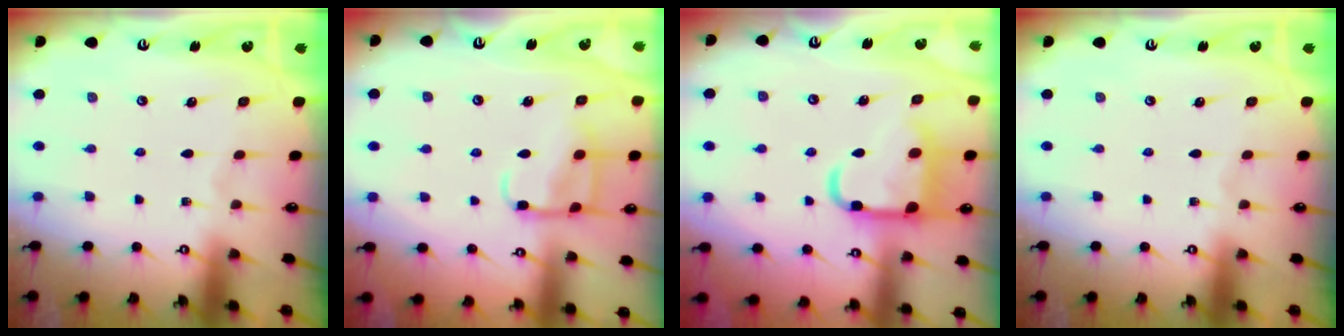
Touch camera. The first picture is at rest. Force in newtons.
{"total": 11.2, "press": 11.1, "slide": 1.0}
{"total": 15.2, "press": 15.1, "slide": 1.4}
{"total": 0.0}